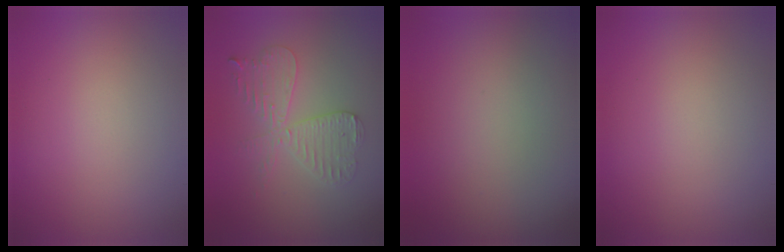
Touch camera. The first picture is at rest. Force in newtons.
{"total": 4.1, "press": 3.6, "slide": 2.0}
{"total": 0.0}
{"total": 0.0}